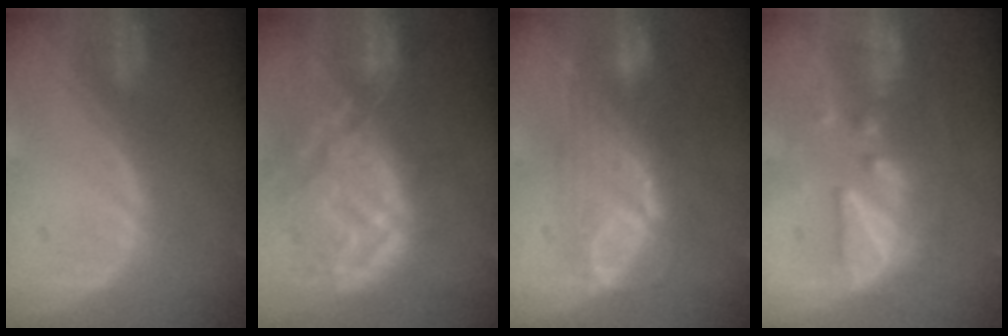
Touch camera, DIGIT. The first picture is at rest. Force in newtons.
{"total": 12.2, "press": 11.0, "slide": 5.4}
{"total": 7.7, "press": 7.4, "slide": 2.2}
{"total": 7.8, "press": 7.6, "slide": 1.4}